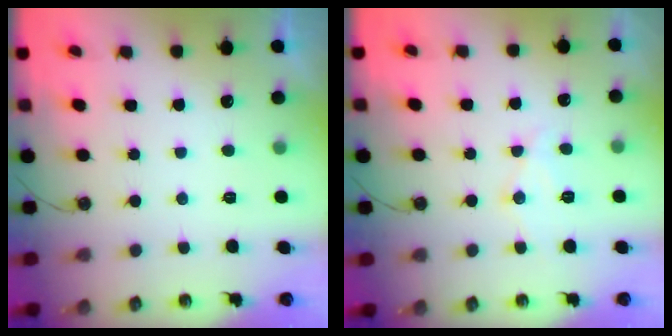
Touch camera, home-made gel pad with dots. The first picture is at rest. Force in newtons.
{"total": 9.5, "press": 9.5, "slide": 0.8}